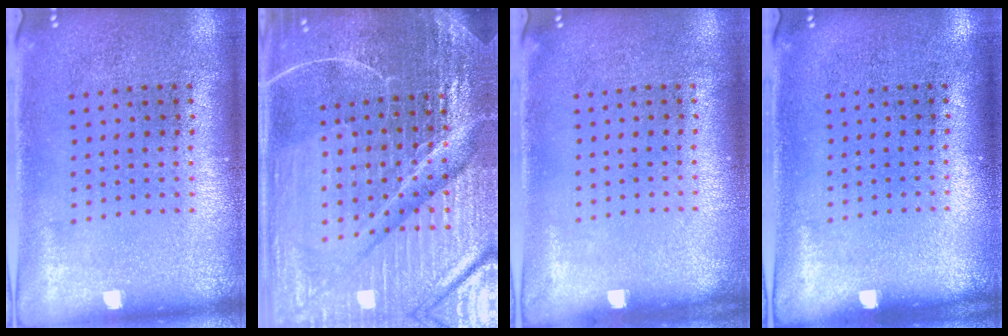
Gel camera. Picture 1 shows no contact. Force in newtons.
{"total": 6.8, "press": 6.0, "slide": 3.1}
{"total": 0.0}
{"total": 0.0}